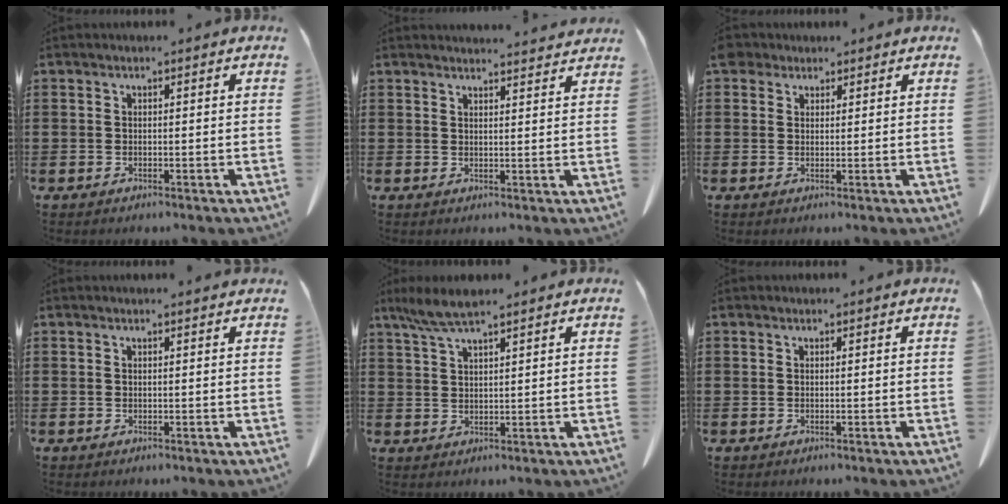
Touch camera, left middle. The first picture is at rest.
{"total": 2.8, "force": [2.8, -0.1, 0.2], "torque": [-0.004, -0.011, 0.052]}
{"total": 2.5, "force": [2.0, 1.4, 0.6], "torque": [-0.021, 0.010, 0.038]}
{"total": 0.5, "force": [0.5, 0.0, 0.2], "torque": [-0.006, -0.001, 0.010]}
{"total": 4.8, "force": [3.6, 0.7, 3.1], "torque": [-0.069, -0.002, 0.067]}
{"total": 0.0}